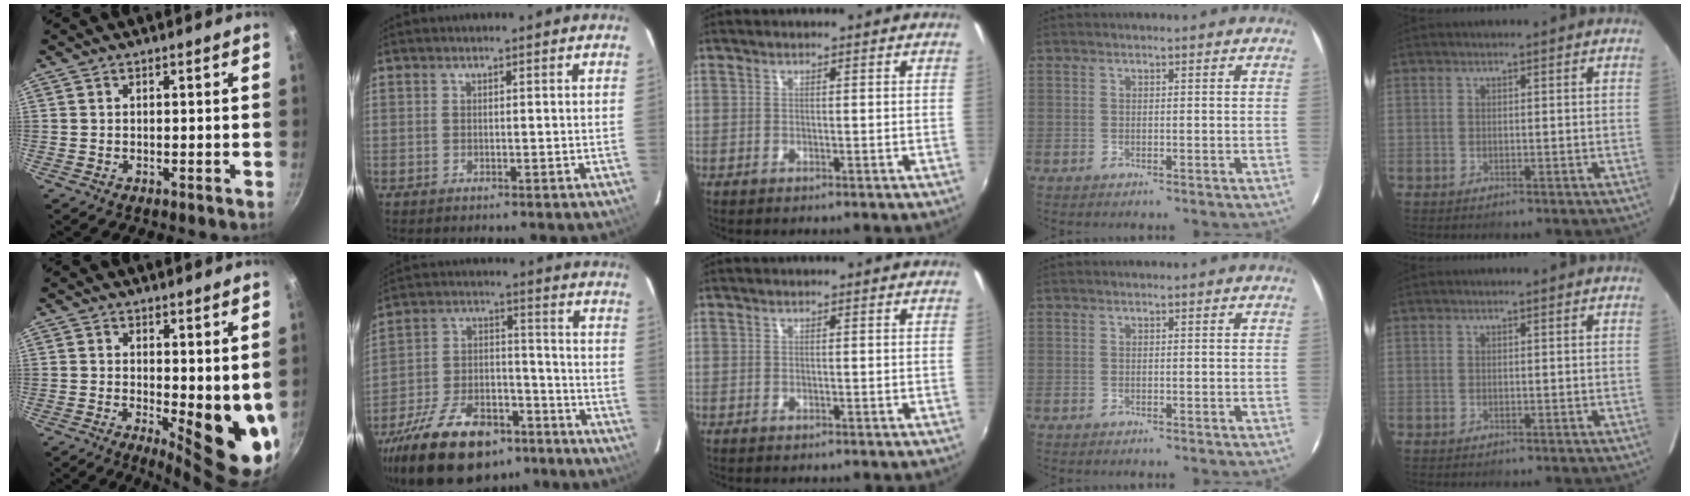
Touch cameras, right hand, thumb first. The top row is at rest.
{"thumb": {"total": 11.0, "force": [0.4, 4.3, 10.1], "torque": [-0.105, -0.027, 0.013]}, "index": {"total": 24.0, "force": [-16.6, 11.8, 12.6], "torque": [-0.263, -0.001, -0.257]}}